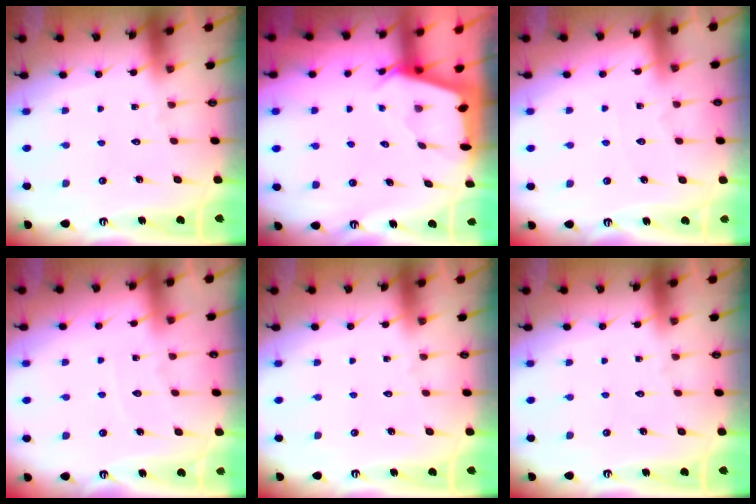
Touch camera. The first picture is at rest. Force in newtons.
{"total": 2.4, "press": 2.4, "slide": 0.3}
{"total": 2.8, "press": 2.8, "slide": 0.5}
{"total": 4.0, "press": 3.9, "slide": 0.5}
{"total": 0.0}
{"total": 0.0}